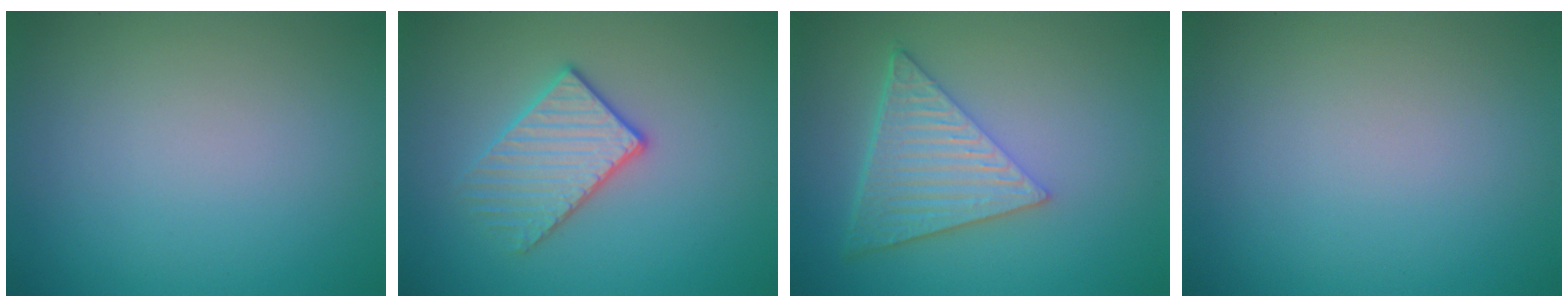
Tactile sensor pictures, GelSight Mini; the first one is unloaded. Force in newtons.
{"total": 3.0, "press": 2.9, "slide": 0.8}
{"total": 6.8, "press": 4.9, "slide": 4.7}
{"total": 0.0}